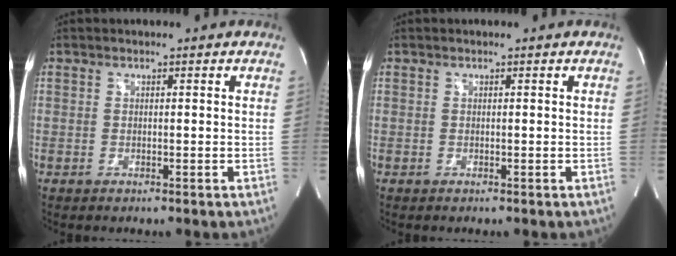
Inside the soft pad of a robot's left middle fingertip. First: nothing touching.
{"total": 0.0}